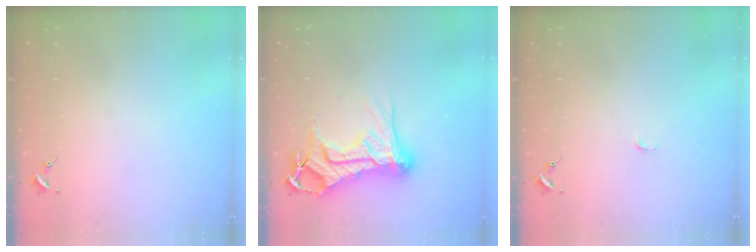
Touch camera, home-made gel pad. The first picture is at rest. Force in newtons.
{"total": 22.3, "press": 22.2, "slide": 2.1}
{"total": 3.1, "press": 3.1, "slide": 0.3}